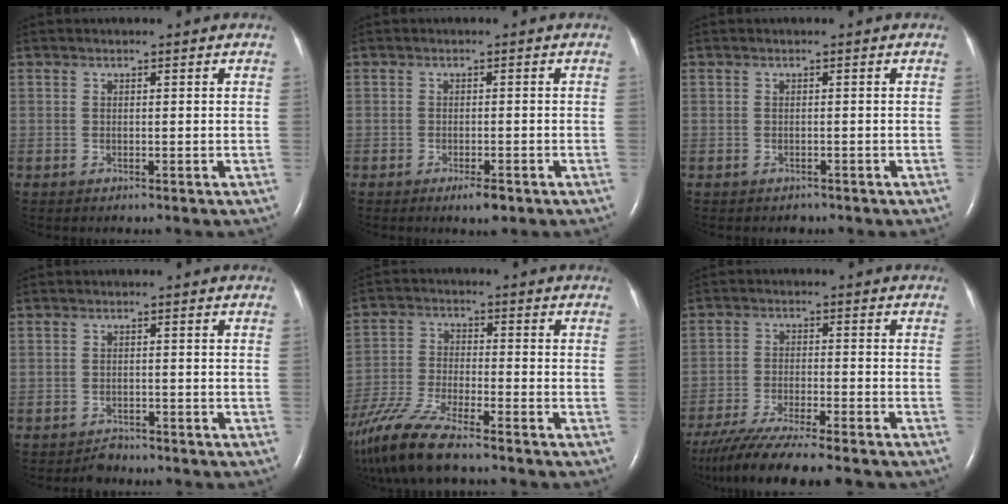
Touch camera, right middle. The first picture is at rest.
{"total": 2.3, "force": [-1.4, 0.6, 1.6], "torque": [-0.026, -0.002, -0.020]}
{"total": 0.9, "force": [-0.7, 0.5, 0.0], "torque": [-0.005, 0.001, -0.009]}
{"total": 1.8, "force": [-1.7, 0.8, -0.1], "torque": [-0.005, -0.001, -0.025]}
{"total": 12.0, "force": [-9.6, 1.4, 7.1], "torque": [-0.148, -0.030, -0.178]}
{"total": 12.9, "force": [-10.9, 0.6, 6.9], "torque": [-0.118, -0.031, -0.173]}